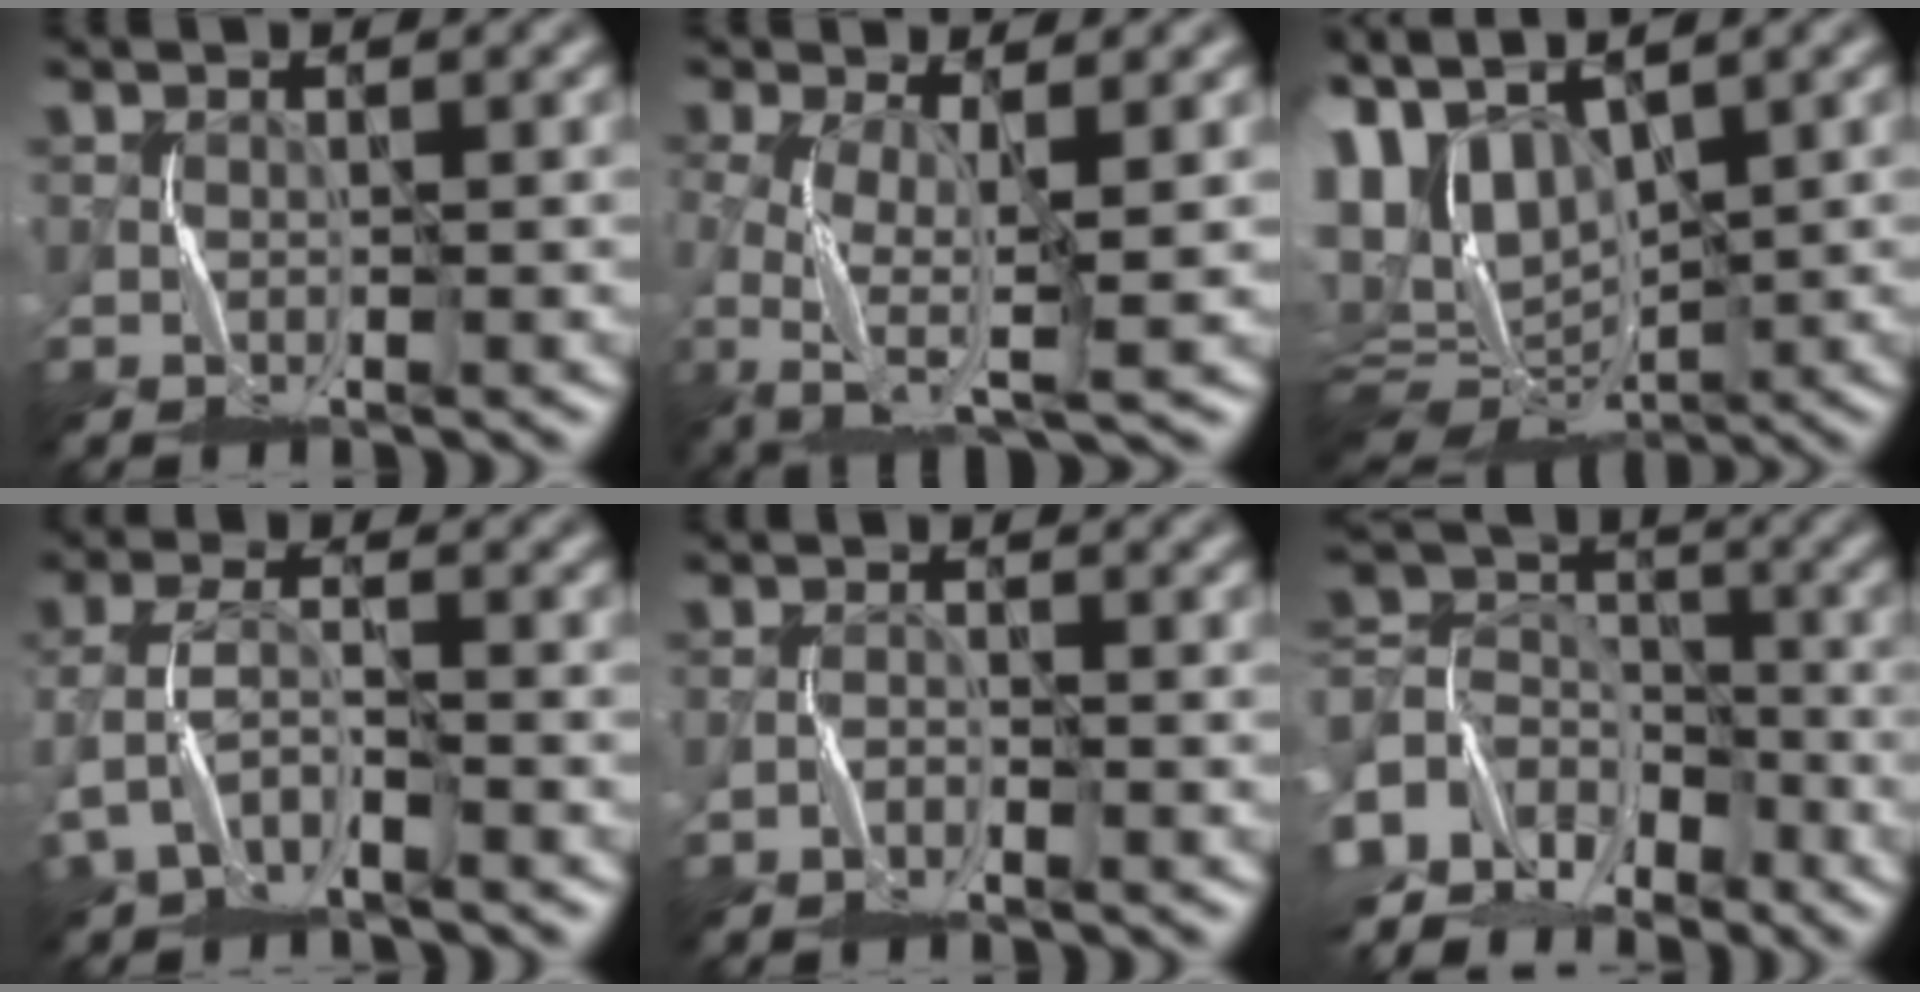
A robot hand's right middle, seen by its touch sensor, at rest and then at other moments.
{"total": 4.9, "force": [-1.0, 1.7, 4.5], "torque": [-0.106, -0.007, -0.020]}
{"total": 8.5, "force": [2.5, 5.2, 6.2], "torque": [-0.137, 0.004, 0.055]}
{"total": 3.2, "force": [-2.4, 1.2, 1.7], "torque": [-0.047, 0.004, -0.053]}
{"total": 1.2, "force": [-1.1, 0.2, 0.2], "torque": [0.000, 0.005, -0.022]}
{"total": 7.7, "force": [-5.4, 5.0, 2.0], "torque": [-0.042, 0.009, -0.120]}